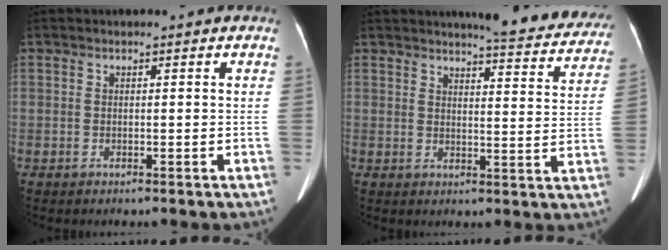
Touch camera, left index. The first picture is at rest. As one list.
[{"total": 13.8, "force": [12.8, 1.9, 4.8], "torque": [-0.043, -0.038, 0.131]}]